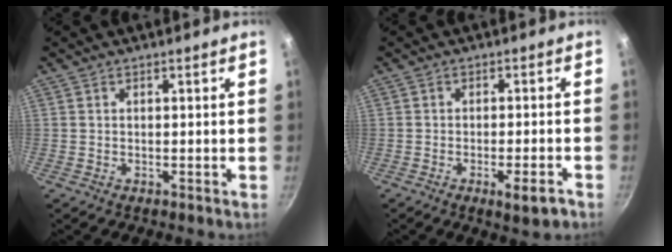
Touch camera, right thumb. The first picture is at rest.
{"total": 5.1, "force": [-2.7, 1.1, 4.1], "torque": [-0.054, 0.009, -0.036]}